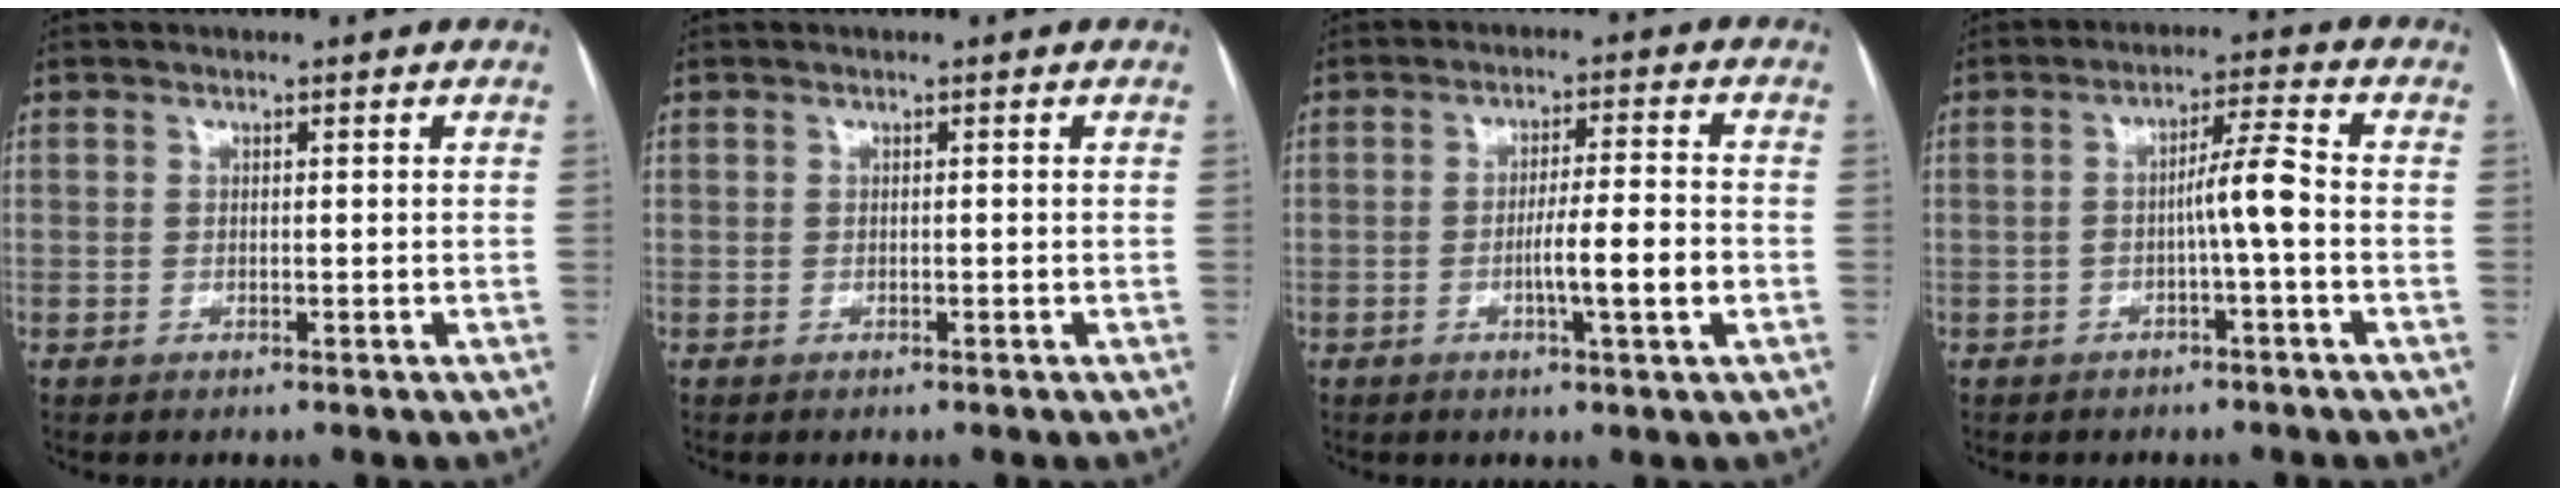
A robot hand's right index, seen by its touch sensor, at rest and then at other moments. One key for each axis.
{"total": 0.0}
{"total": 6.9, "fx": -1.9, "fy": -0.1, "fz": 6.6, "tx": -0.105, "ty": 0.000, "tz": -0.031}
{"total": 5.0, "fx": -1.1, "fy": -0.3, "fz": 4.8, "tx": -0.077, "ty": 0.014, "tz": -0.018}